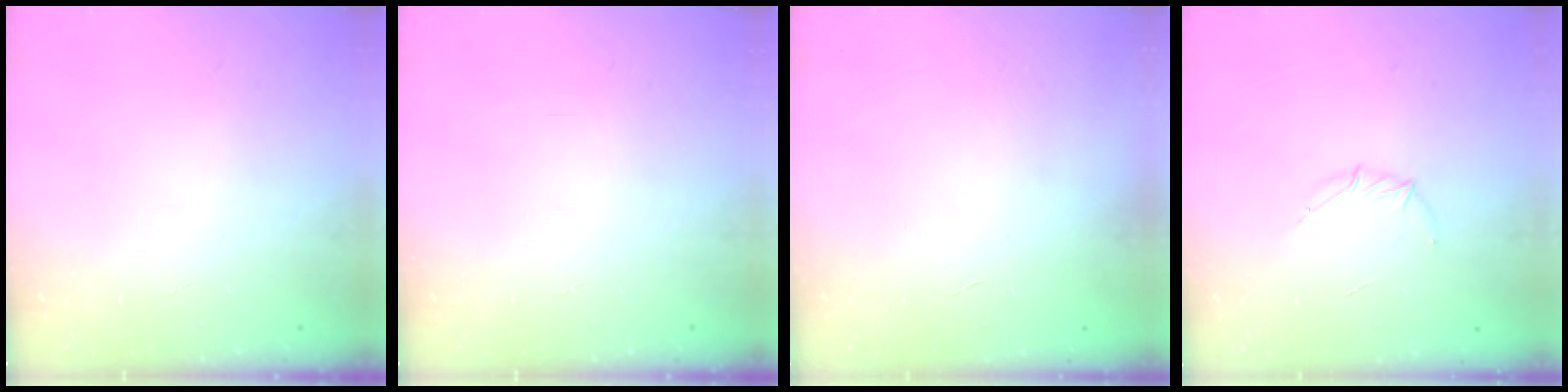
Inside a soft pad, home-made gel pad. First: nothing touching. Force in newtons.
{"total": 0.0}
{"total": 0.0}
{"total": 4.1, "press": 3.9, "slide": 1.0}